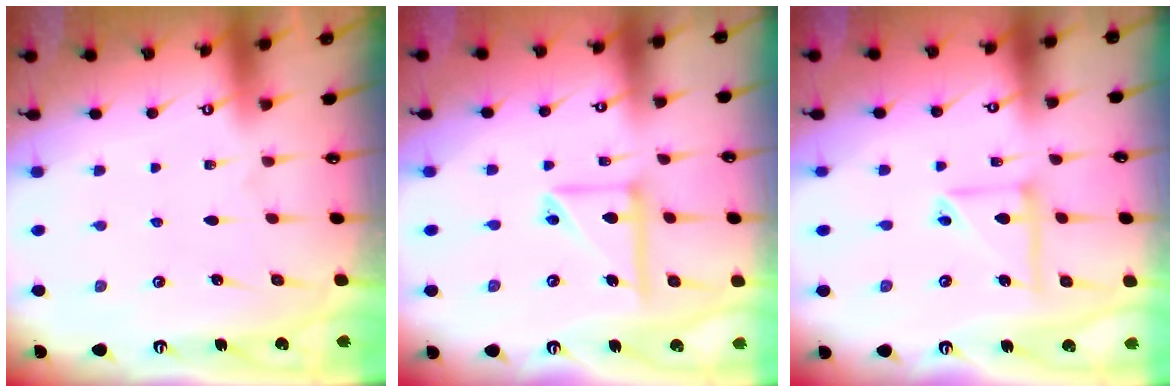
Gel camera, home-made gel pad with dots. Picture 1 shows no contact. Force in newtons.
{"total": 12.6, "press": 12.5, "slide": 1.7}
{"total": 8.4, "press": 8.3, "slide": 0.6}